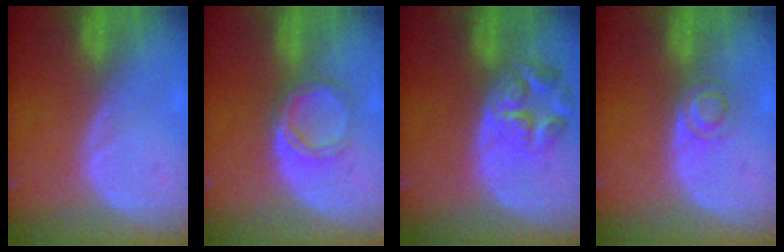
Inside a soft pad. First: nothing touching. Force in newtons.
{"total": 4.5, "press": 4.5, "slide": 0.5}
{"total": 7.4, "press": 6.6, "slide": 3.4}
{"total": 3.3, "press": 3.3, "slide": 0.4}